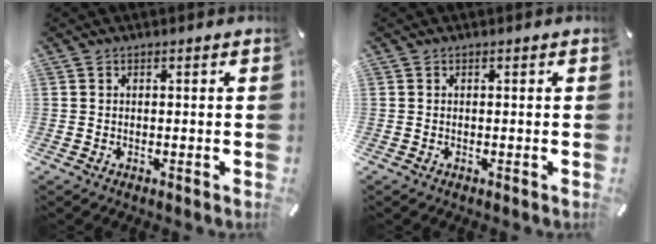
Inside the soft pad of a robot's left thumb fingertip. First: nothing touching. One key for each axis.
{"total": 0.0}